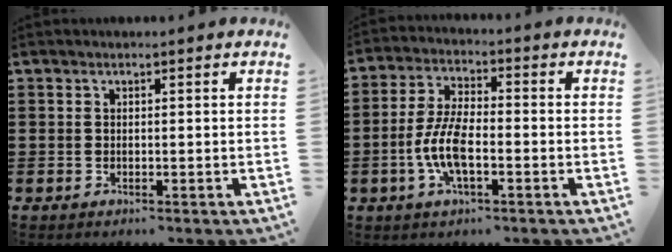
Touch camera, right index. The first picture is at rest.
{"total": 7.7, "force": [-2.2, 2.7, 6.9], "torque": [-0.158, -0.011, -0.045]}